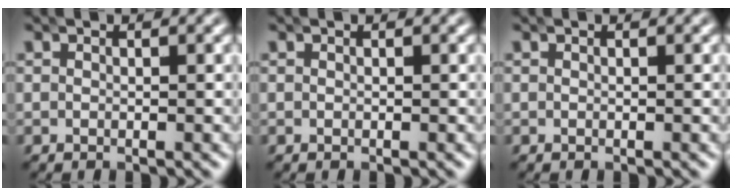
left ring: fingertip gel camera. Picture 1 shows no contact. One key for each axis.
{"total": 0.0}
{"total": 0.0}